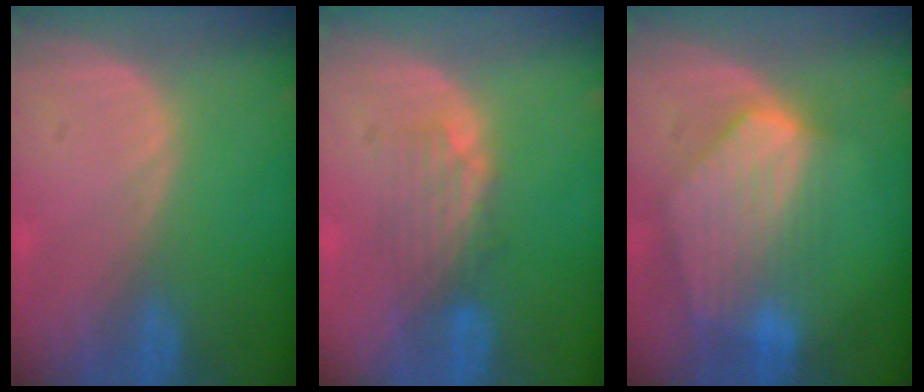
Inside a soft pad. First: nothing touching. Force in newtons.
{"total": 4.4, "press": 3.8, "slide": 2.2}
{"total": 8.8, "press": 7.8, "slide": 4.0}